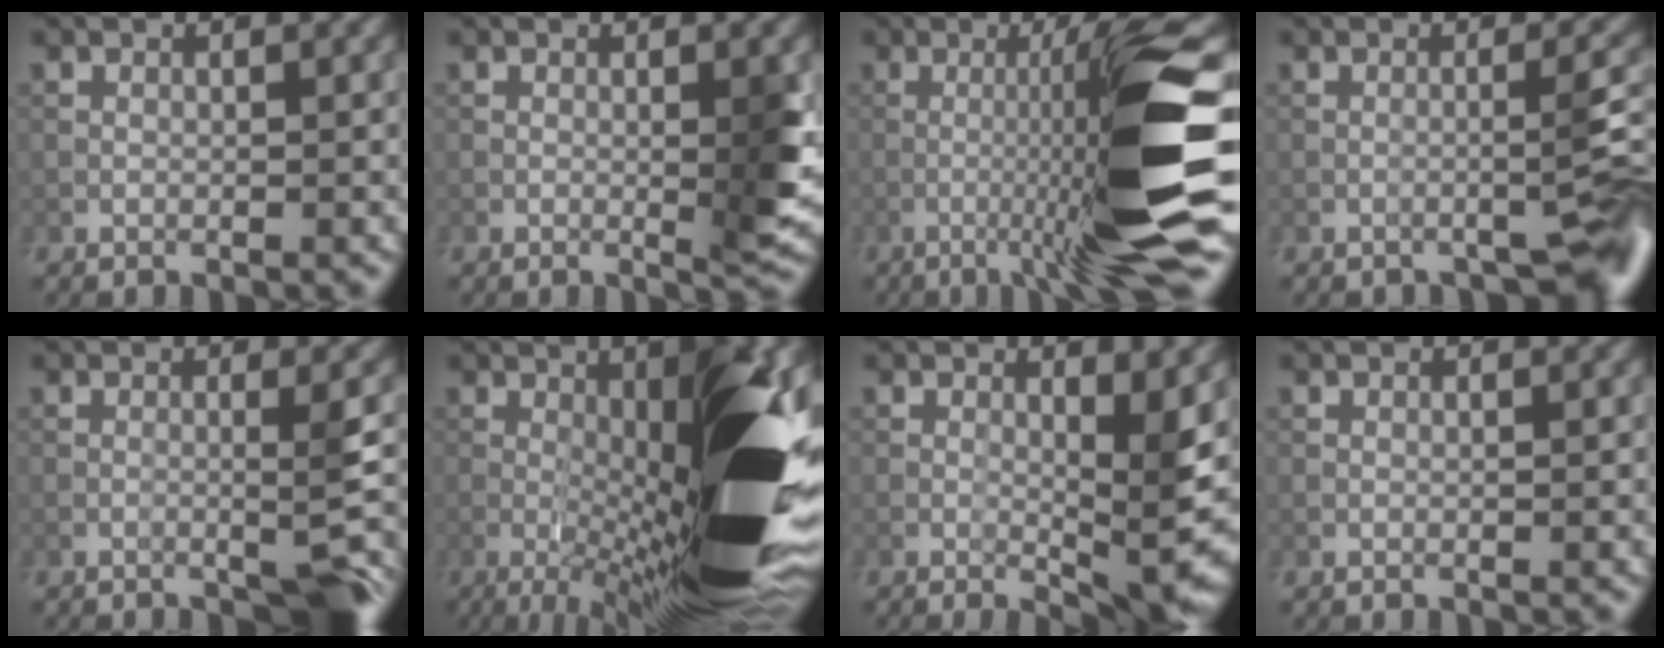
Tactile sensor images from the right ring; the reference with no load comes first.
{"total": 2.7, "force": [0.0, 0.3, 2.7], "torque": [-0.038, -0.006, 0.000]}
{"total": 11.1, "force": [-3.0, -0.1, 10.7], "torque": [-0.169, 0.022, -0.048]}
{"total": 4.8, "force": [-1.5, 1.1, 4.5], "torque": [-0.054, 0.008, -0.031]}
{"total": 3.7, "force": [-0.7, 0.7, 3.6], "torque": [-0.040, 0.007, -0.013]}
{"total": 16.2, "force": [-1.9, 3.2, 15.8], "torque": [-0.217, 0.015, -0.031]}
{"total": 6.6, "force": [0.5, 2.1, 6.3], "torque": [-0.087, -0.011, 0.010]}
{"total": 0.0}